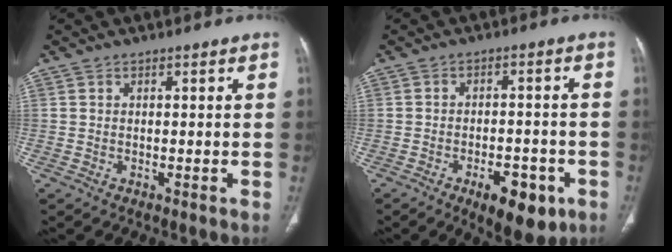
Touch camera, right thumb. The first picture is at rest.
{"total": 9.9, "force": [-4.8, 4.6, 7.4], "torque": [-0.085, 0.017, -0.060]}